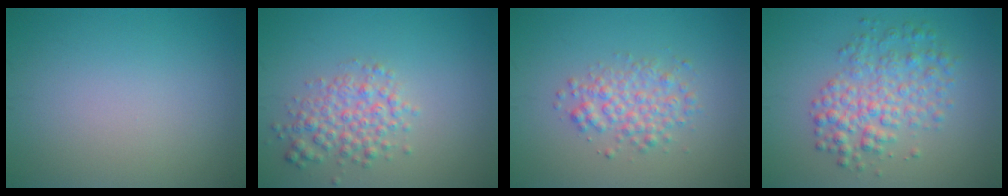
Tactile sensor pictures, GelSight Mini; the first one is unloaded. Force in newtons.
{"total": 3.2, "press": 3.2, "slide": 0.1}
{"total": 3.0, "press": 3.0, "slide": 0.1}
{"total": 4.6, "press": 4.6, "slide": 0.1}